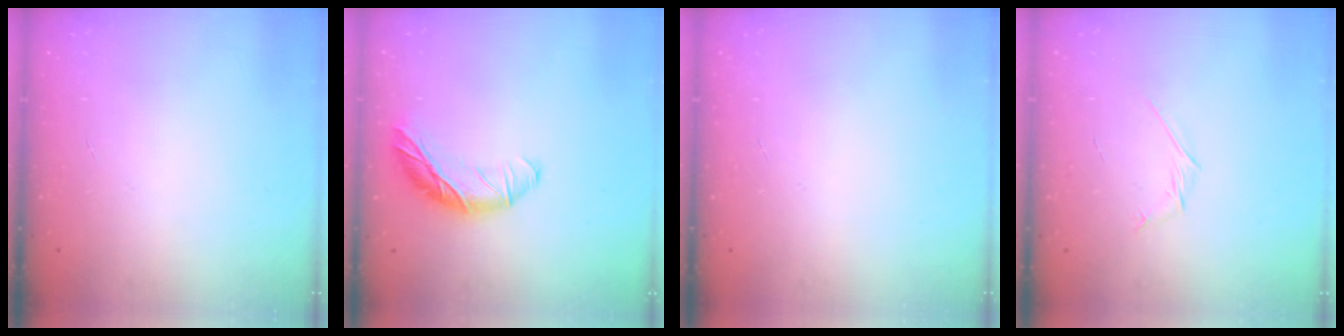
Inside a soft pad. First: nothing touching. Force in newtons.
{"total": 12.9, "press": 12.9, "slide": 0.5}
{"total": 0.0}
{"total": 3.2, "press": 3.0, "slide": 0.9}